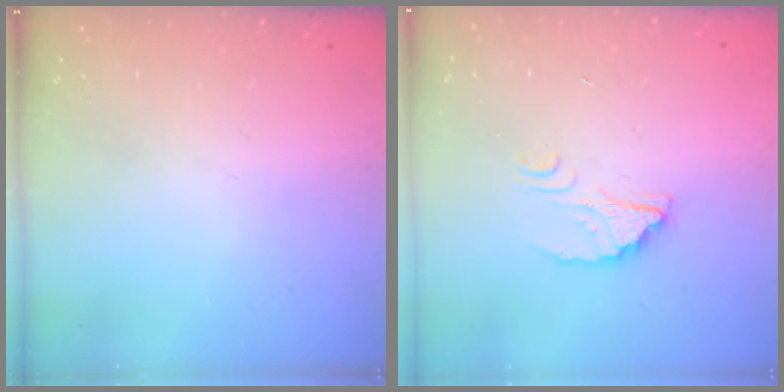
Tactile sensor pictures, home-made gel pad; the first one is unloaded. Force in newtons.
{"total": 2.5, "press": 2.5, "slide": 0.1}